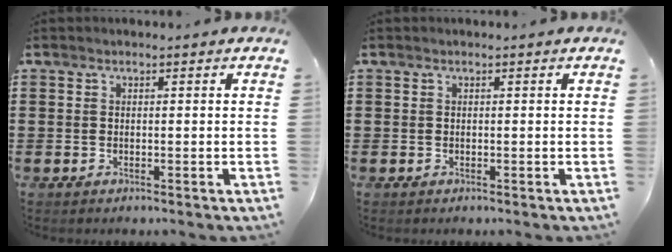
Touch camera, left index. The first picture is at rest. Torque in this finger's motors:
{"motor_torque": [0.00, -0.09, -0.03, -0.01]}